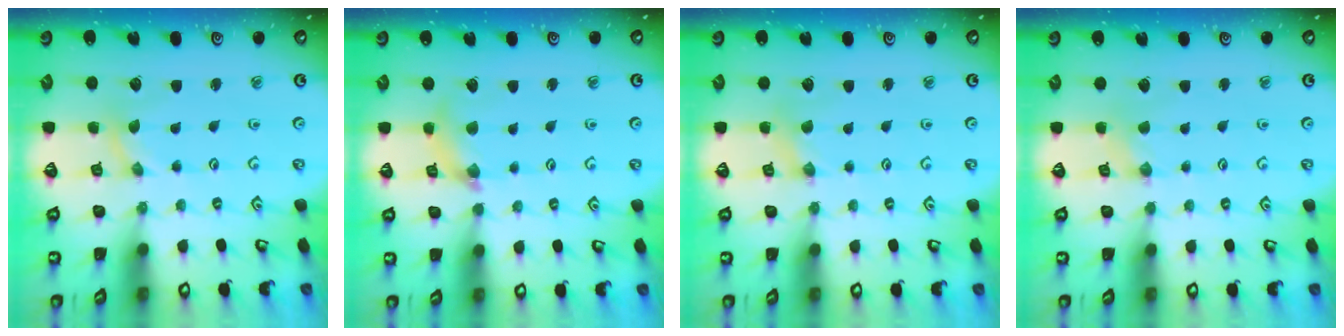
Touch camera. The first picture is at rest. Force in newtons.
{"total": 6.7, "press": 6.6, "slide": 0.7}
{"total": 0.9, "press": 0.9, "slide": 0.1}
{"total": 0.9, "press": 0.9, "slide": 0.2}